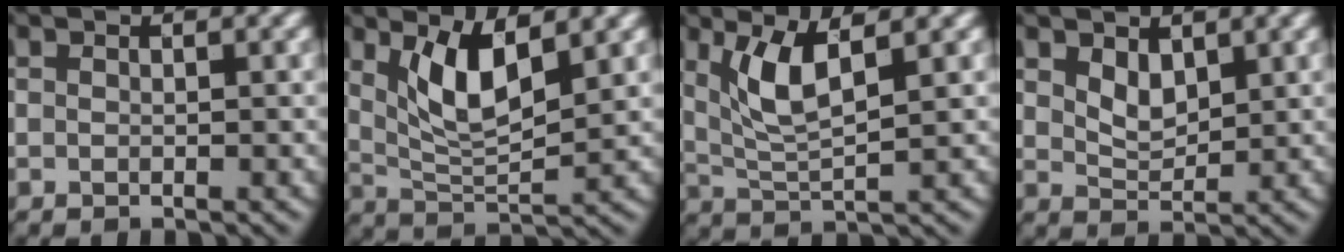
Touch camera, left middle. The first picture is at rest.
{"total": 4.9, "force": [2.0, 1.6, 4.2], "torque": [-0.093, -0.012, 0.044]}
{"total": 4.1, "force": [1.5, 1.1, 3.7], "torque": [-0.086, -0.006, 0.038]}
{"total": 1.9, "force": [1.0, 1.1, 1.2], "torque": [-0.034, -0.008, 0.029]}